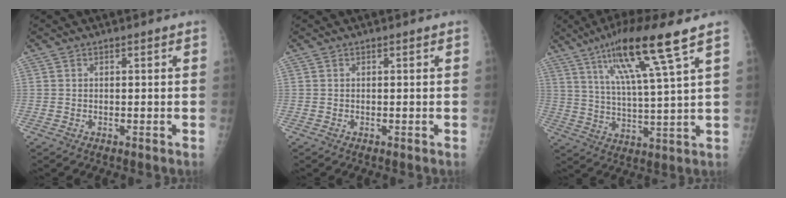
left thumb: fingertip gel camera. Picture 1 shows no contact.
{"total": 0.0}
{"total": 14.7, "force": [8.1, 0.3, 12.2], "torque": [-0.221, -0.027, 0.146]}